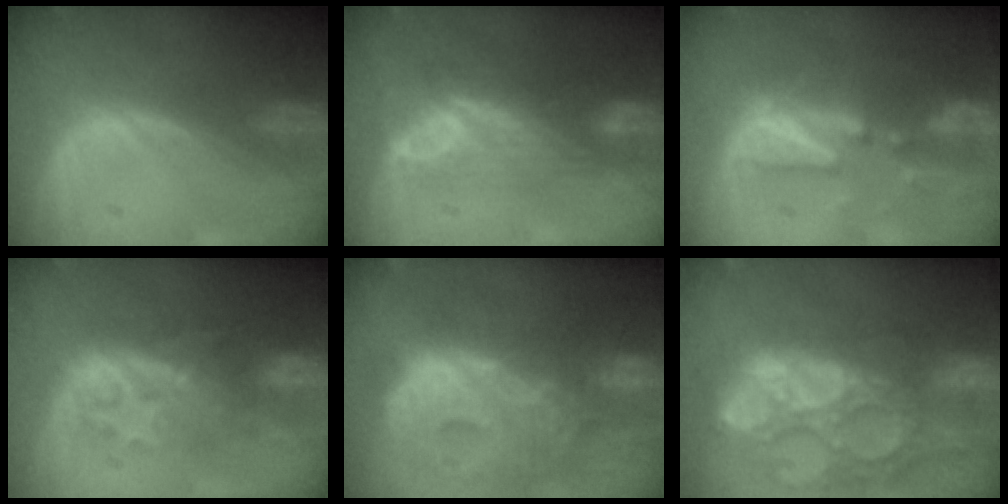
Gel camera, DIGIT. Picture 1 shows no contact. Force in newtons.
{"total": 7.9, "press": 6.8, "slide": 3.9}
{"total": 9.2, "press": 8.5, "slide": 3.4}
{"total": 8.2, "press": 8.2, "slide": 0.8}
{"total": 14.6, "press": 12.7, "slide": 7.3}
{"total": 15.7, "press": 12.9, "slide": 8.9}